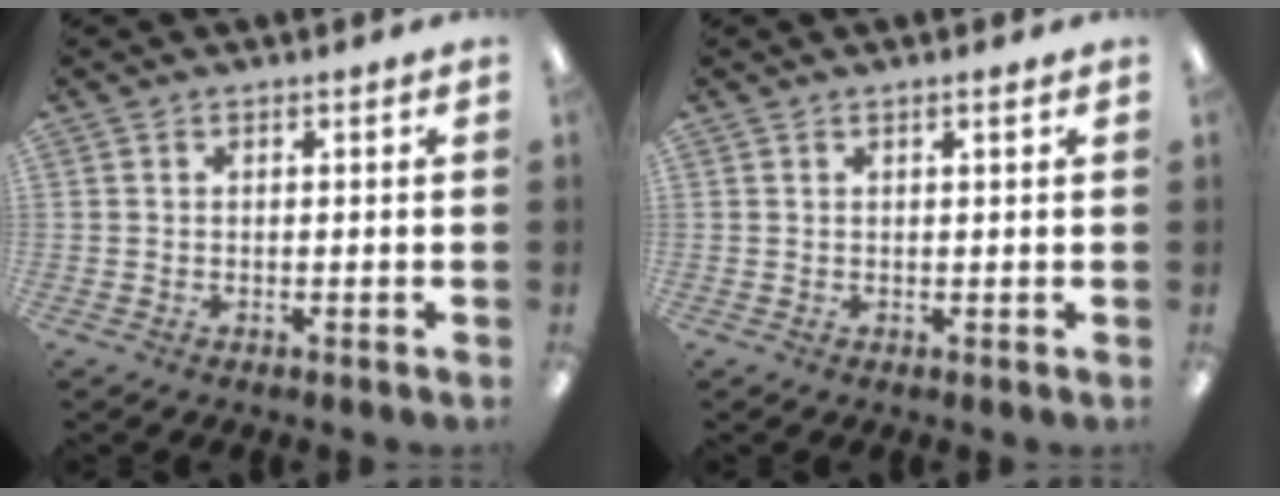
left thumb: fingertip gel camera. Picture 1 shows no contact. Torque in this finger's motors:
{"motor_torque": [-0.06, -0.06, -0.55, 0.21, 0.06]}